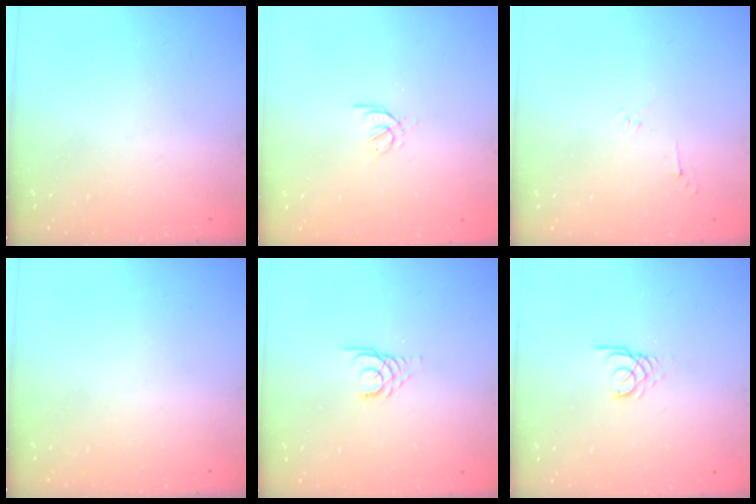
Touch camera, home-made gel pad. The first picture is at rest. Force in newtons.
{"total": 2.4, "press": 2.4, "slide": 0.5}
{"total": 2.8, "press": 2.7, "slide": 0.6}
{"total": 0.0}
{"total": 3.0, "press": 2.9, "slide": 0.3}
{"total": 2.7, "press": 2.7, "slide": 0.3}